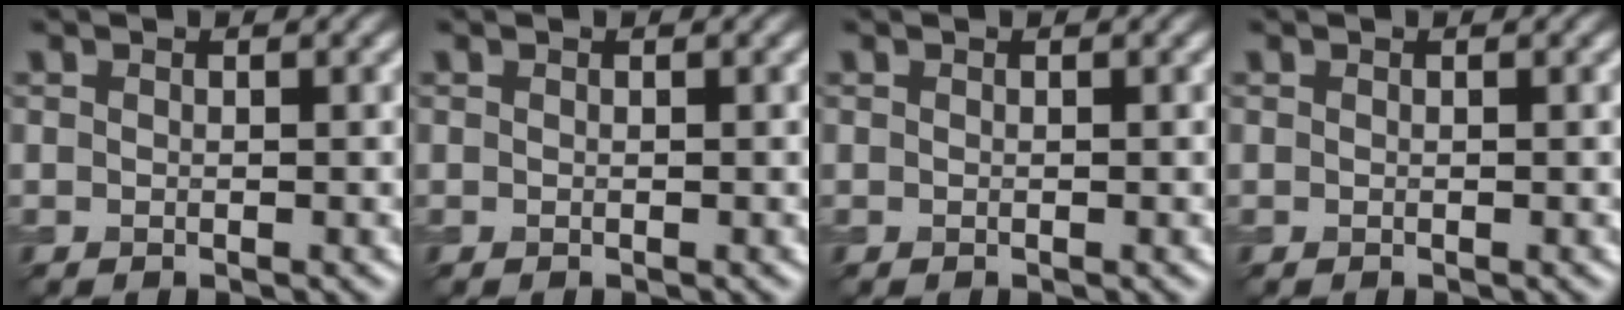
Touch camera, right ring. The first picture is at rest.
{"total": 0.0}
{"total": 0.0}
{"total": 0.0}